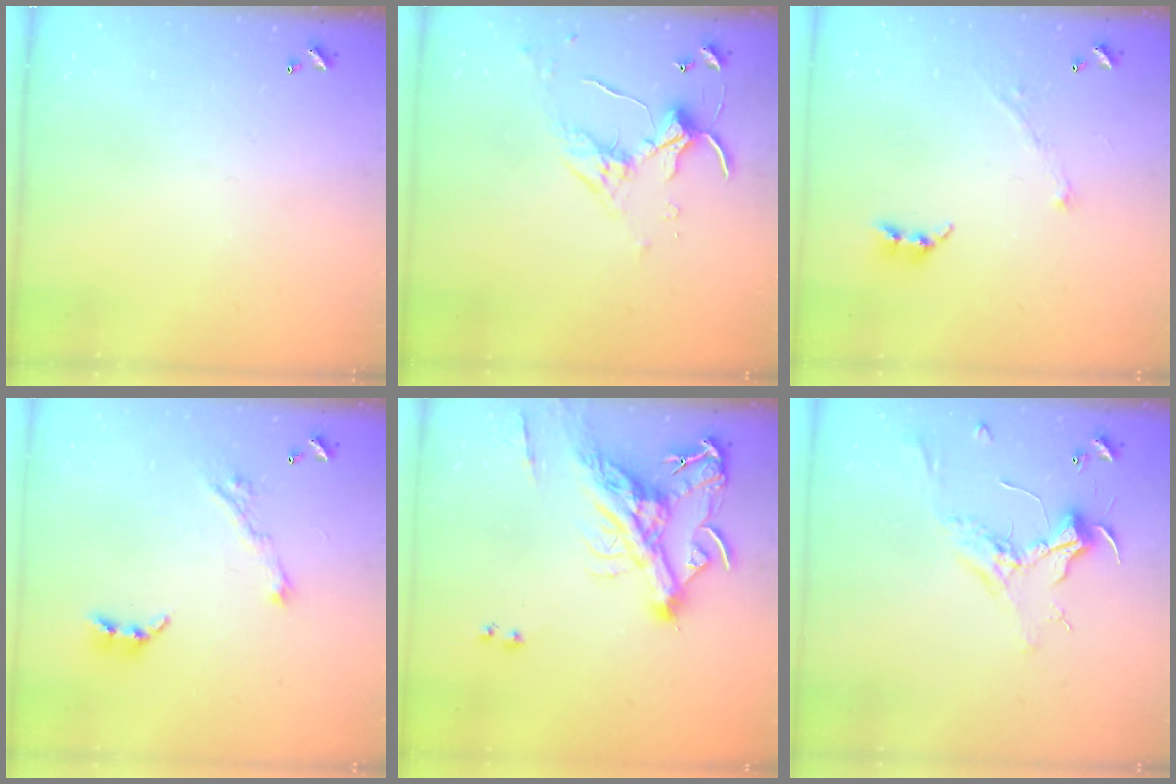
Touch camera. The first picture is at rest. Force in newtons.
{"total": 4.6, "press": 4.5, "slide": 0.7}
{"total": 2.9, "press": 2.9, "slide": 0.4}
{"total": 6.8, "press": 6.7, "slide": 1.1}
{"total": 11.1, "press": 10.7, "slide": 2.6}
{"total": 2.4, "press": 2.3, "slide": 0.8}